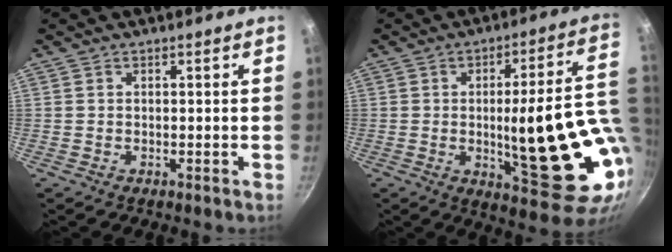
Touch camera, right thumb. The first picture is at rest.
{"total": 23.1, "force": [-1.1, 6.4, 22.1], "torque": [-0.279, -0.013, -0.001]}